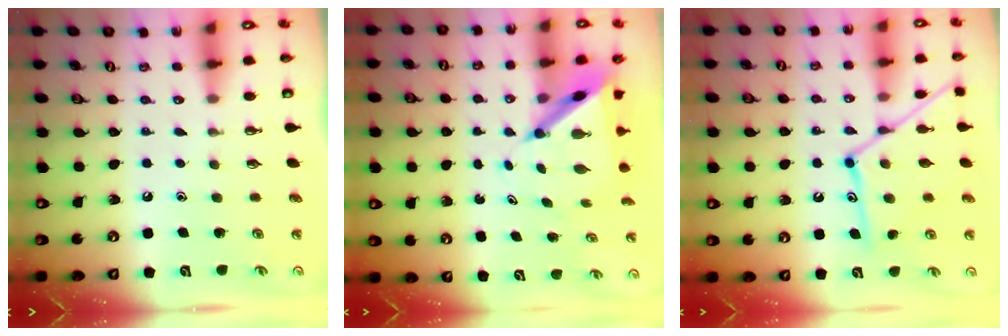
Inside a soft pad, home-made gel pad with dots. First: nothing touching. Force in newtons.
{"total": 7.1, "press": 7.1, "slide": 0.6}
{"total": 15.4, "press": 15.3, "slide": 1.1}